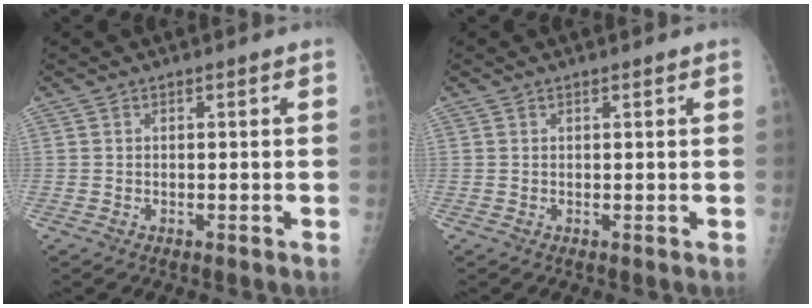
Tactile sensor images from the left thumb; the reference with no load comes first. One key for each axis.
{"total": 0.6, "fx": 0.4, "fy": 0.1, "fz": 0.4, "tx": -0.007, "ty": -0.001, "tz": 0.007}